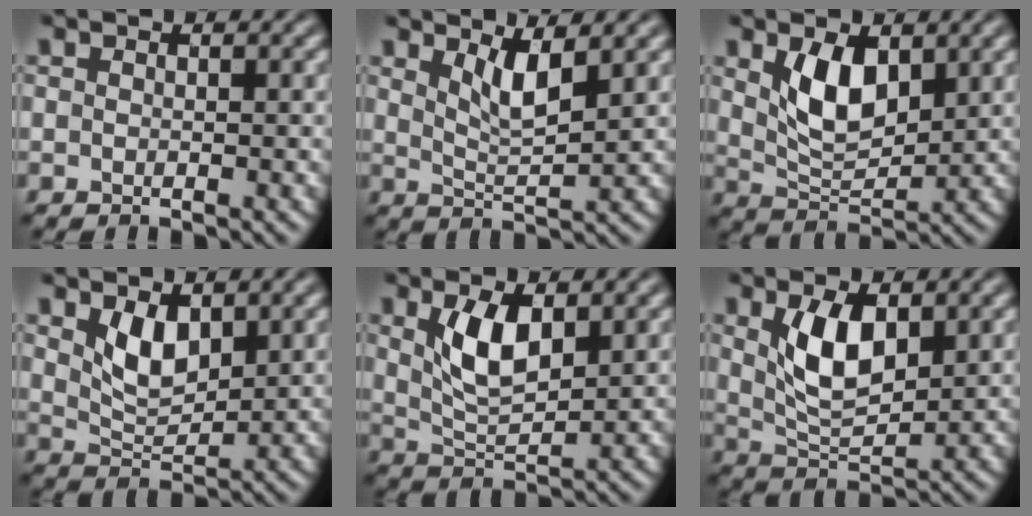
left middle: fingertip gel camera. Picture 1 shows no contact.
{"total": 3.3, "force": [1.6, 0.8, 2.7], "torque": [-0.057, -0.011, 0.034]}
{"total": 5.1, "force": [1.6, 2.7, 4.0], "torque": [-0.089, -0.006, 0.033]}
{"total": 3.4, "force": [1.4, 1.8, 2.6], "torque": [-0.058, -0.008, 0.031]}
{"total": 4.8, "force": [1.4, 2.2, 4.0], "torque": [-0.093, -0.003, 0.028]}
{"total": 5.4, "force": [1.4, 2.6, 4.5], "torque": [-0.101, -0.004, 0.030]}